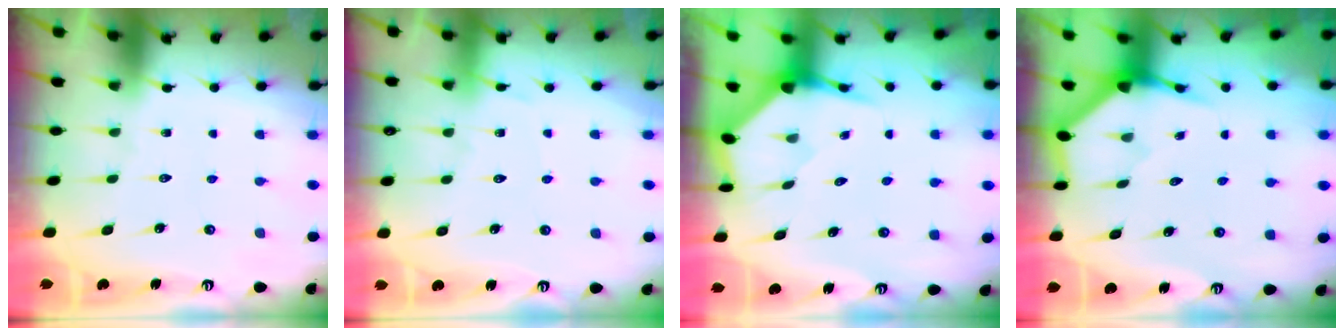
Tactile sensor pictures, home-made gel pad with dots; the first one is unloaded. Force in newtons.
{"total": 3.8, "press": 3.8, "slide": 0.5}
{"total": 4.0, "press": 4.0, "slide": 0.4}
{"total": 3.9, "press": 3.9, "slide": 0.3}